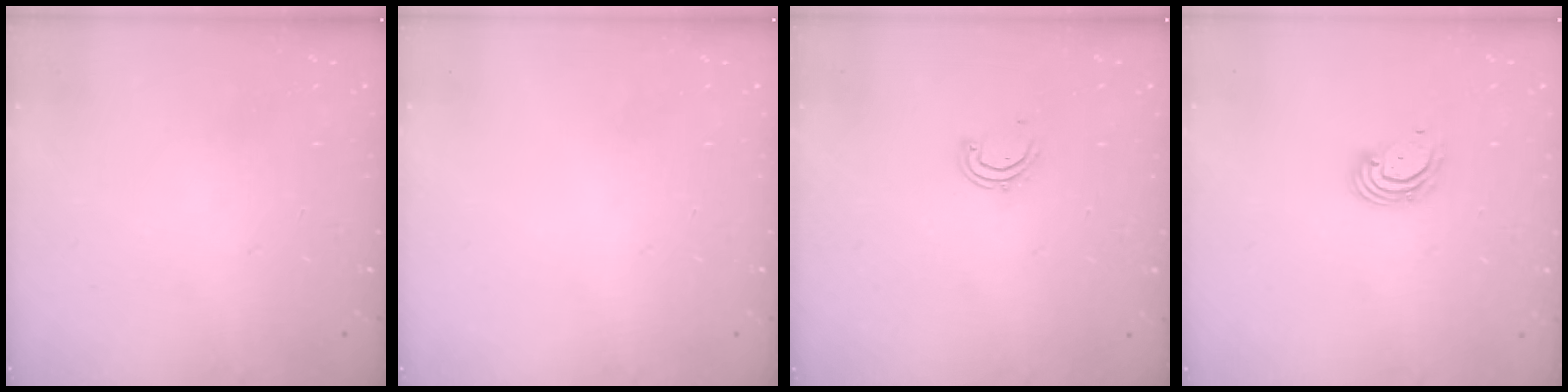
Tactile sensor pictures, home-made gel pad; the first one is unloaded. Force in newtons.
{"total": 0.0}
{"total": 4.8, "press": 4.5, "slide": 1.8}
{"total": 4.5, "press": 4.5, "slide": 0.5}